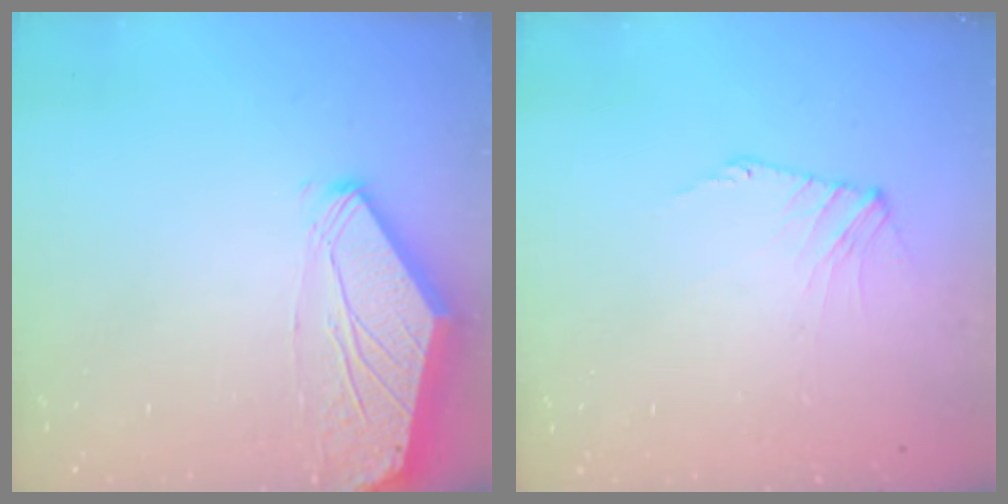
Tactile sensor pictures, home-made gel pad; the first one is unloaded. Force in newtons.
{"total": 3.9, "press": 3.9, "slide": 0.6}